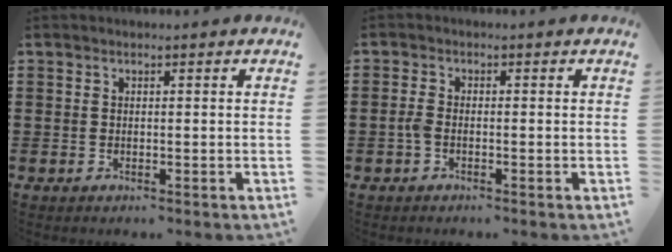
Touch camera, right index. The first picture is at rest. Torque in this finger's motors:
{"motor_torque": [0.38, 0.21, 0.26, 0.06]}